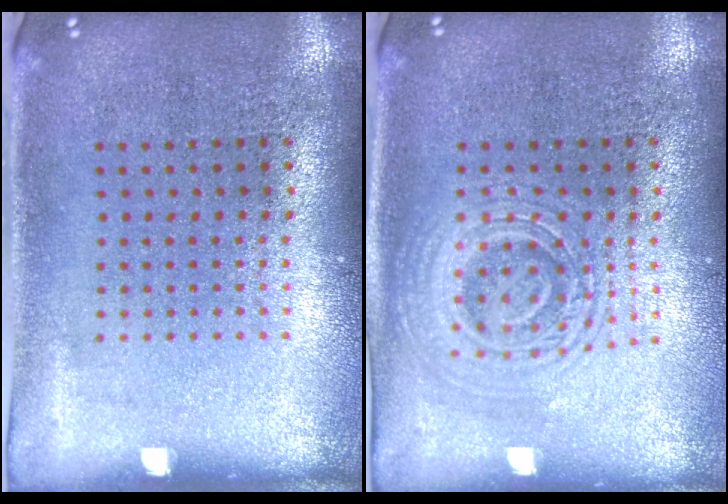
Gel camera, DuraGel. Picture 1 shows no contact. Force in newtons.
{"total": 2.8, "press": 2.7, "slide": 0.5}